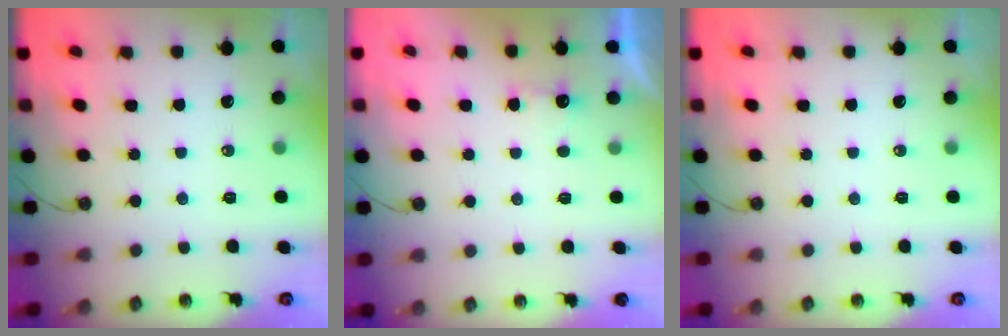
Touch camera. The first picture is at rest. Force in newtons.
{"total": 2.1, "press": 1.9, "slide": 0.9}
{"total": 0.0}